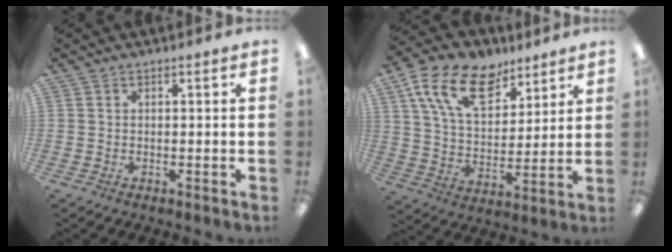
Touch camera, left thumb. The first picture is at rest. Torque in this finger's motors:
{"motor_torque": [0.56, 0.50, 1.59, -1.15, 0.28]}